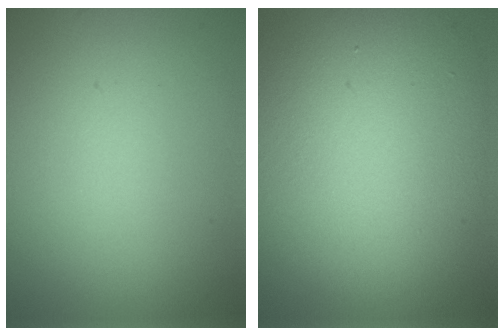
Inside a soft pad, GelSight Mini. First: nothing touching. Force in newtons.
{"total": 12.7, "press": 12.6, "slide": 0.6}